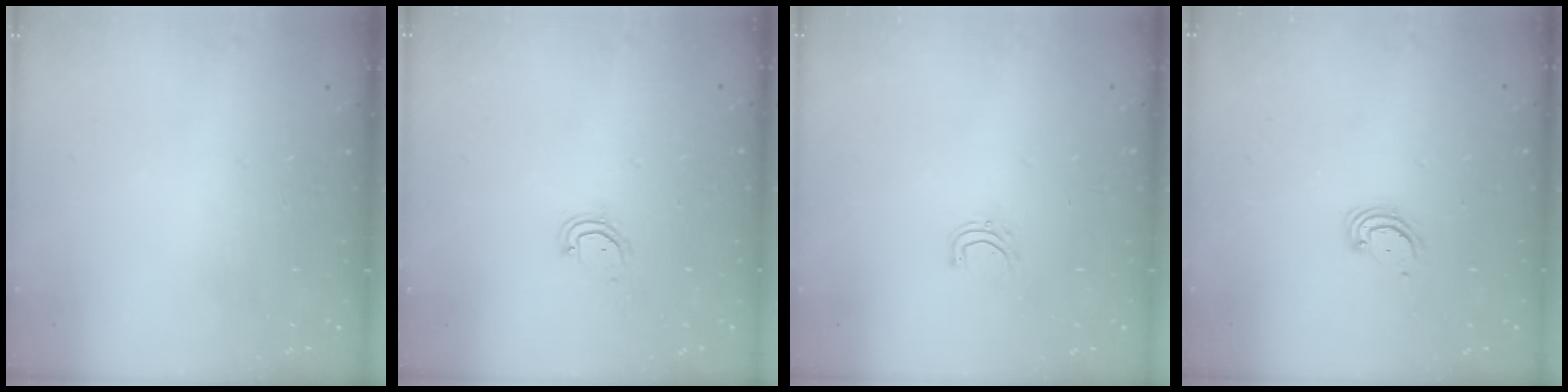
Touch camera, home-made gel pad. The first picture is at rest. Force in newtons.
{"total": 3.6, "press": 3.6, "slide": 0.2}
{"total": 4.8, "press": 4.7, "slide": 0.7}
{"total": 2.9, "press": 2.9, "slide": 0.3}